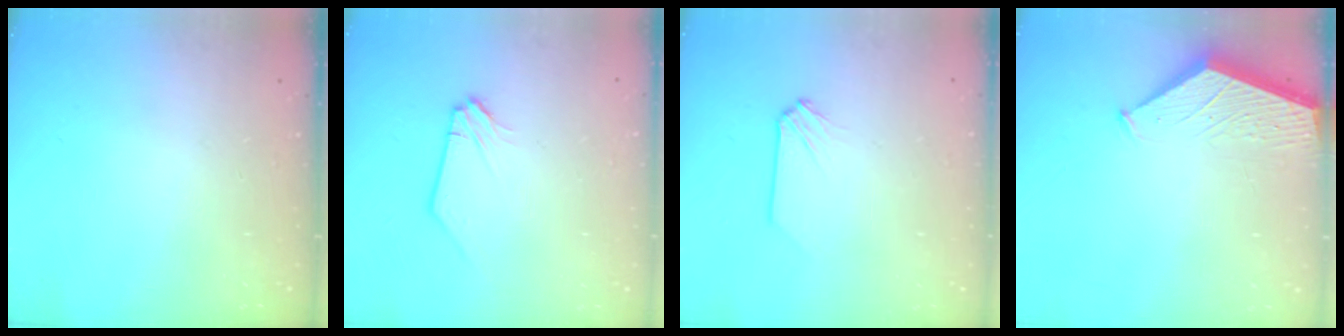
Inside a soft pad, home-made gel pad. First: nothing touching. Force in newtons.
{"total": 0.0}
{"total": 0.0}
{"total": 1.5, "press": 1.4, "slide": 0.2}